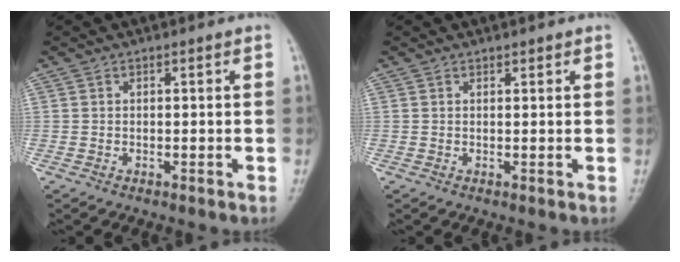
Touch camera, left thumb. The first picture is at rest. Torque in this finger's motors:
{"motor_torque": [-0.03, 0.15, 0.02, 0.02, 0.00]}